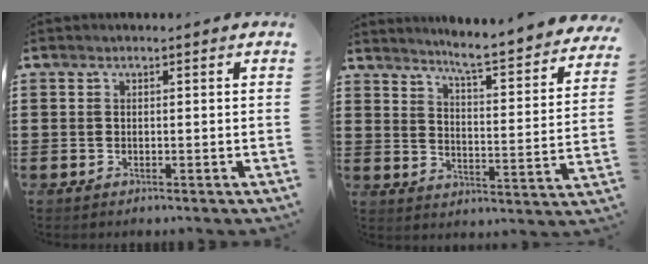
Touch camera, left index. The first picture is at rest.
{"total": 5.4, "force": [4.8, -0.7, 2.3], "torque": [-0.060, -0.049, 0.071]}